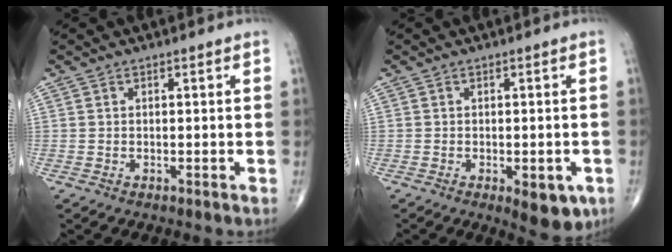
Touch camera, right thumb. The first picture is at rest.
{"total": 6.3, "force": [-2.4, 2.7, 5.1], "torque": [-0.048, 0.001, -0.021]}